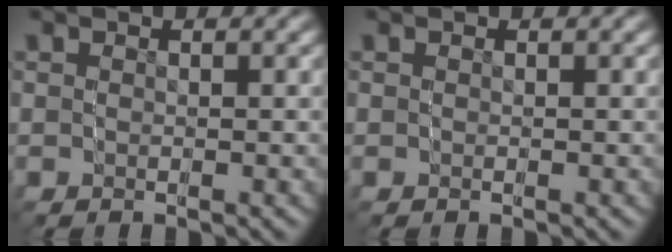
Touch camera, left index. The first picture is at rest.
{"total": 0.0}